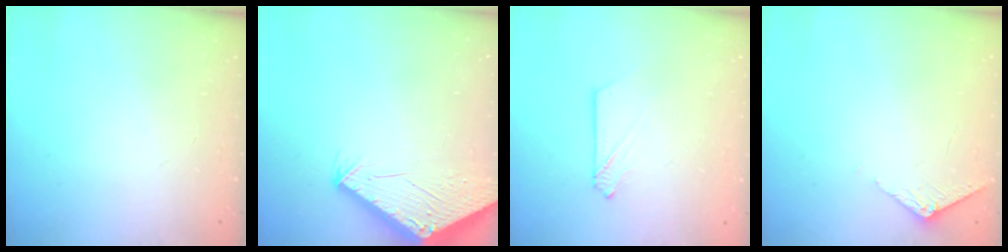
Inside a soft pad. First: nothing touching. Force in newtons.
{"total": 2.8, "press": 2.8, "slide": 0.1}
{"total": 3.0, "press": 3.0, "slide": 0.4}
{"total": 2.9, "press": 2.9, "slide": 0.3}